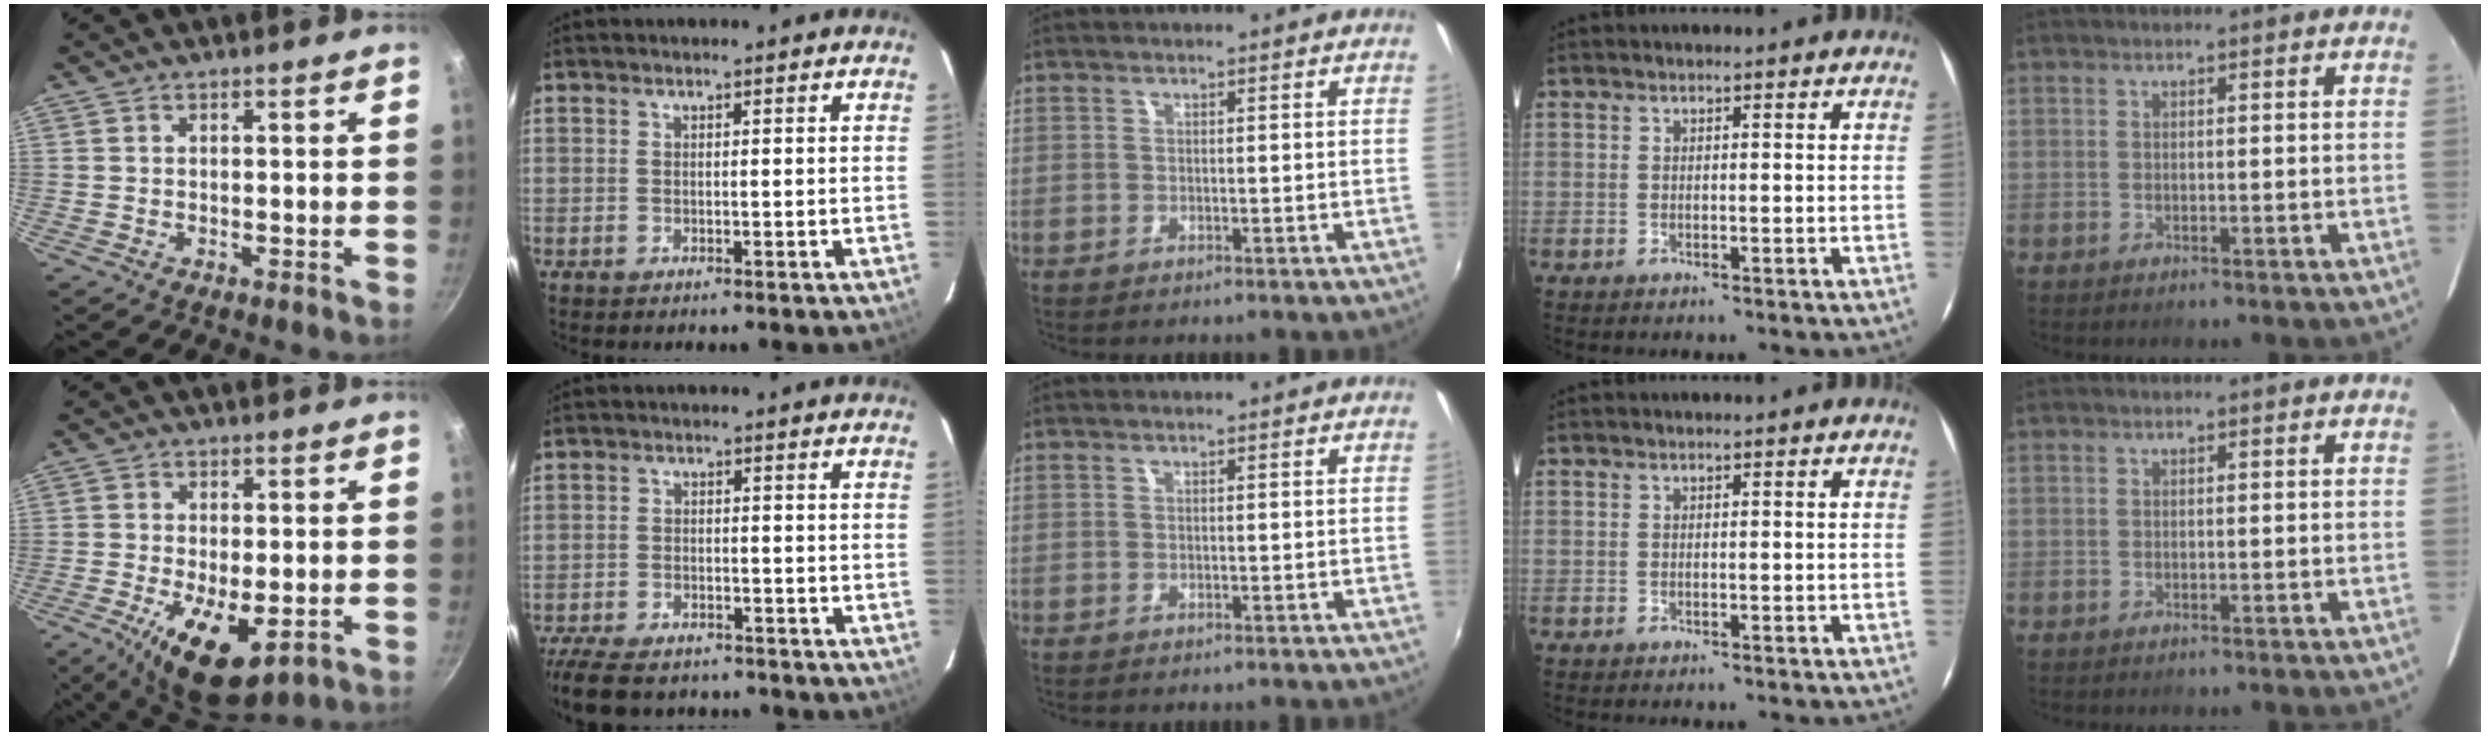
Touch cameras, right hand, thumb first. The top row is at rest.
{"thumb": {"total": 11.8, "force": [-3.8, 5.2, 9.8], "torque": [-0.161, -0.005, -0.052]}, "index": {"total": 12.2, "force": [-10.7, 4.2, 4.2], "torque": [-0.115, -0.021, -0.171]}}